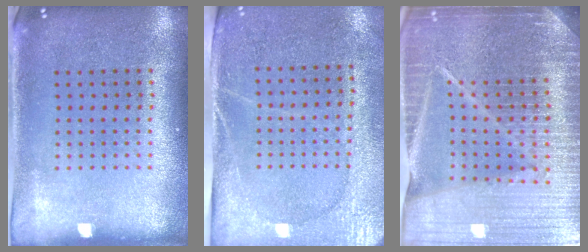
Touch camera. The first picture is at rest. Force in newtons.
{"total": 2.9, "press": 2.5, "slide": 1.4}
{"total": 6.2, "press": 5.4, "slide": 3.1}